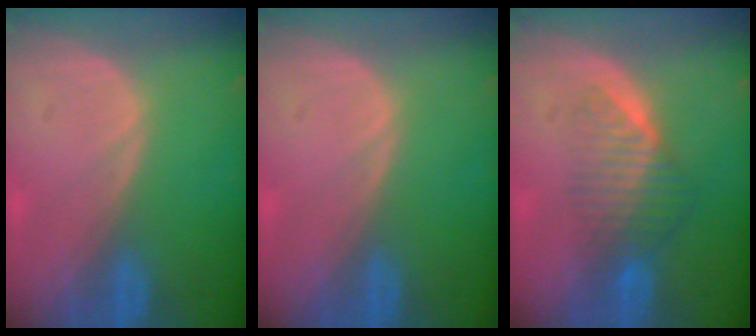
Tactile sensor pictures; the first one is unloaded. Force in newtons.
{"total": 0.0}
{"total": 6.6, "press": 5.6, "slide": 3.5}